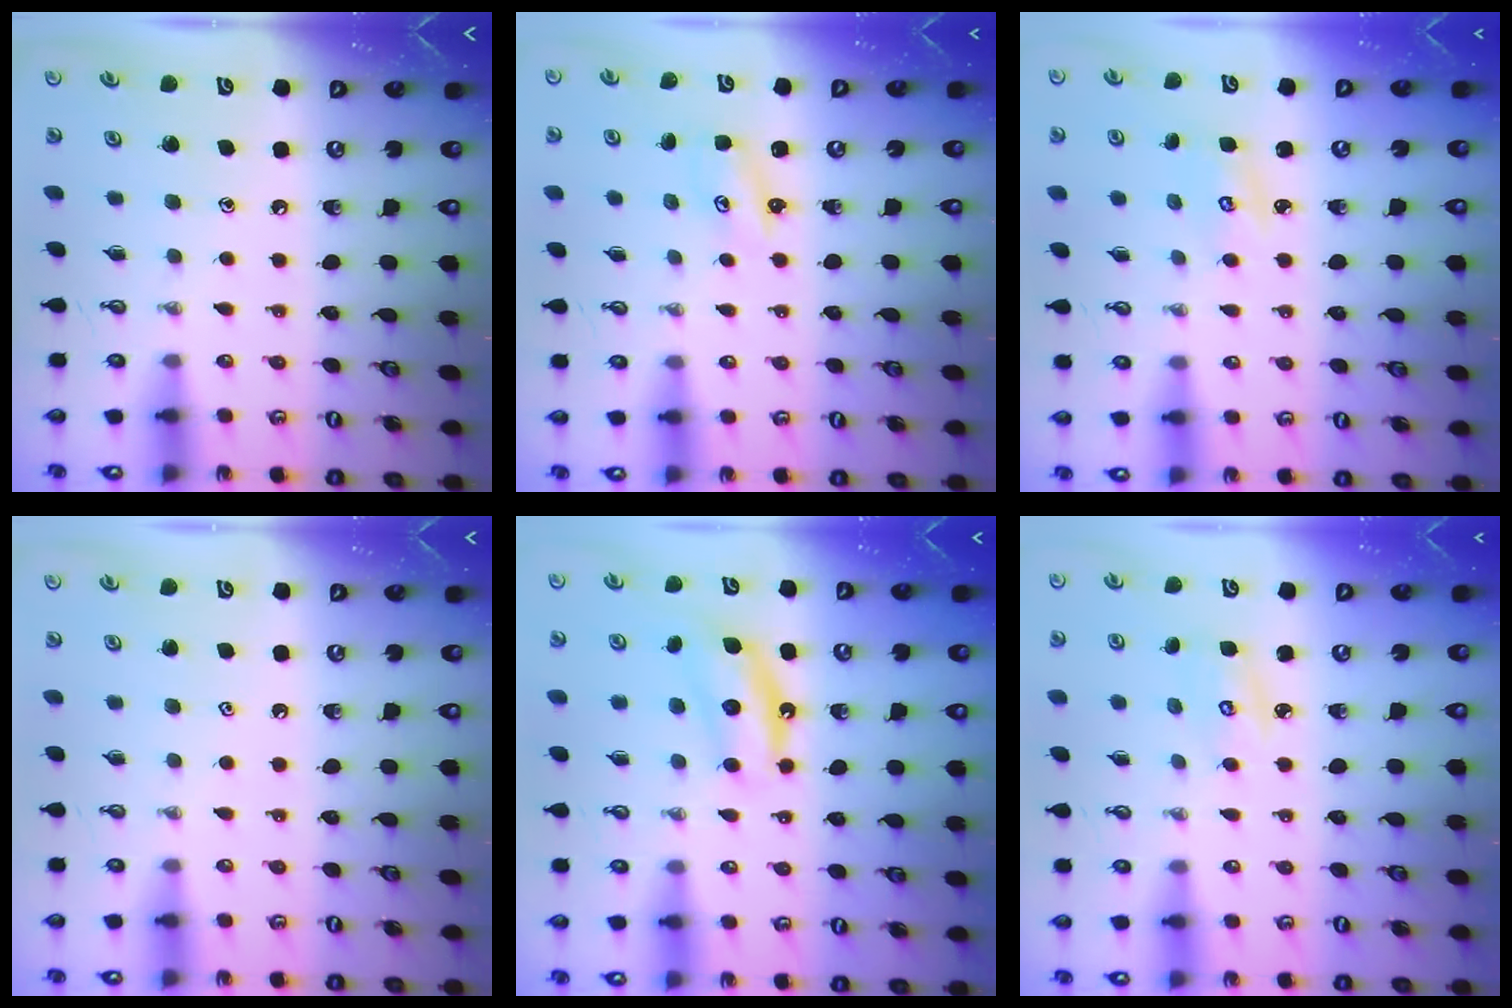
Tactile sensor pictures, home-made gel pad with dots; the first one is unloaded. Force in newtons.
{"total": 1.8, "press": 1.8, "slide": 0.2}
{"total": 2.9, "press": 2.9, "slide": 0.3}
{"total": 0.8, "press": 0.2, "slide": 0.7}
{"total": 6.5, "press": 6.5, "slide": 0.4}
{"total": 4.4, "press": 4.4, "slide": 0.5}